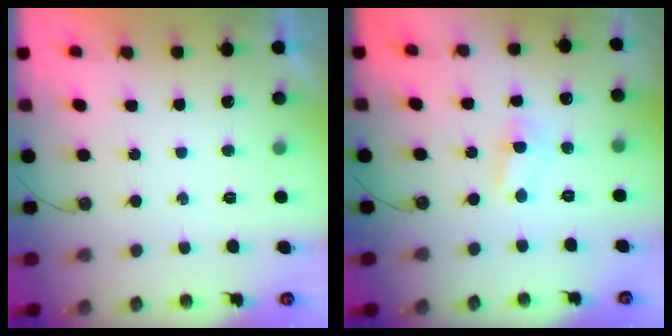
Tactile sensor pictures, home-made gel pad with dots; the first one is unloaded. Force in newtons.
{"total": 1.2, "press": 1.0, "slide": 0.7}